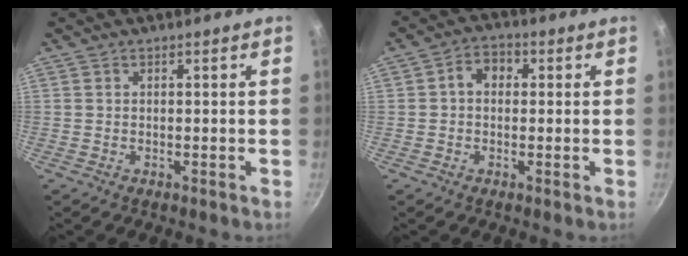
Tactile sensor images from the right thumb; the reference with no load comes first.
{"total": 4.6, "force": [0.6, 3.6, 2.9], "torque": [-0.027, 0.012, -0.001]}